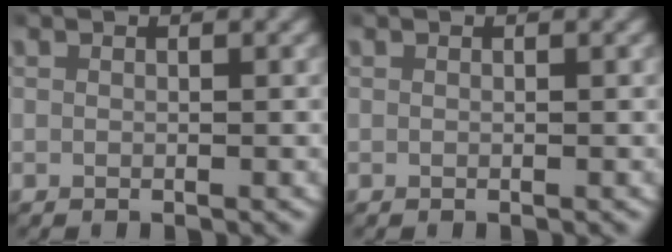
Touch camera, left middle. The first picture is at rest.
{"total": 0.0}